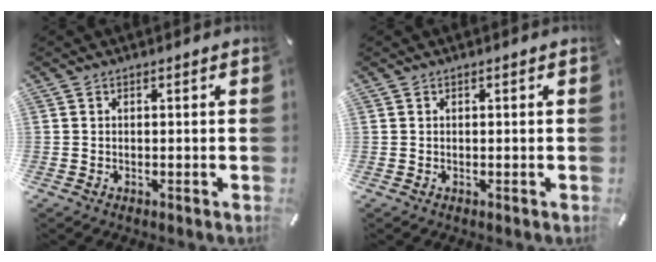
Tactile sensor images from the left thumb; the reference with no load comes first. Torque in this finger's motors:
{"motor_torque": [0.02, 0.15, -0.02, -0.08, 0.00]}